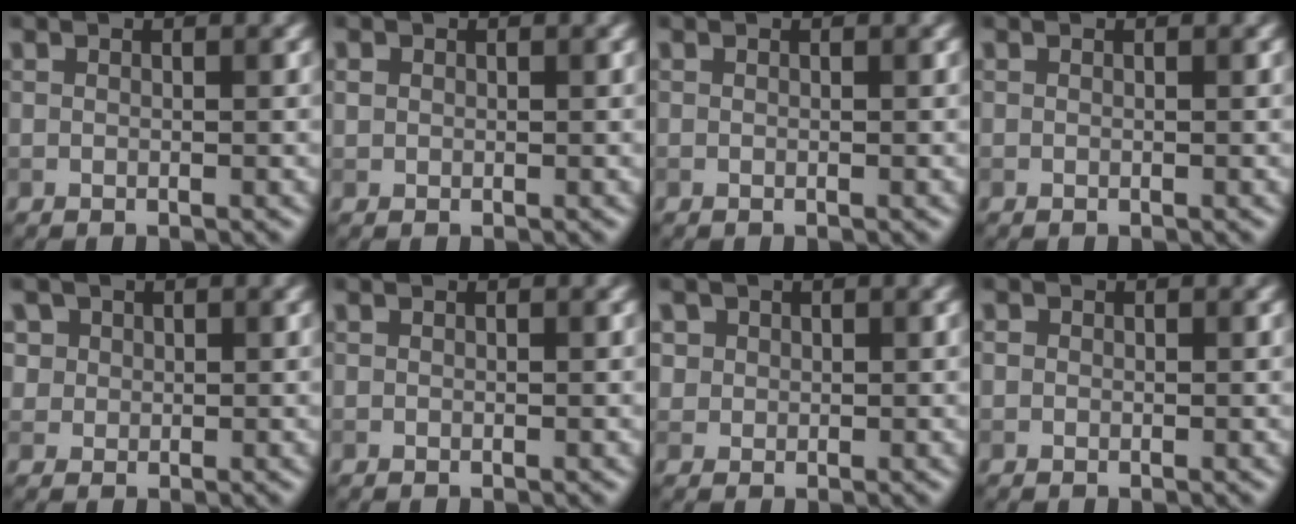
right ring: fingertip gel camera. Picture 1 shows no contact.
{"total": 0.7, "force": [0.2, 0.7, 0.2], "torque": [-0.002, 0.000, 0.004]}
{"total": 0.0}
{"total": 0.0}
{"total": 3.0, "force": [1.5, 2.4, 1.0], "torque": [-0.026, 0.003, 0.033]}
{"total": 0.0}
{"total": 1.6, "force": [0.7, 1.4, 0.4], "torque": [-0.006, -0.003, 0.024]}
{"total": 0.5, "force": [0.0, 0.5, 0.1], "torque": [0.004, -0.003, -0.001]}